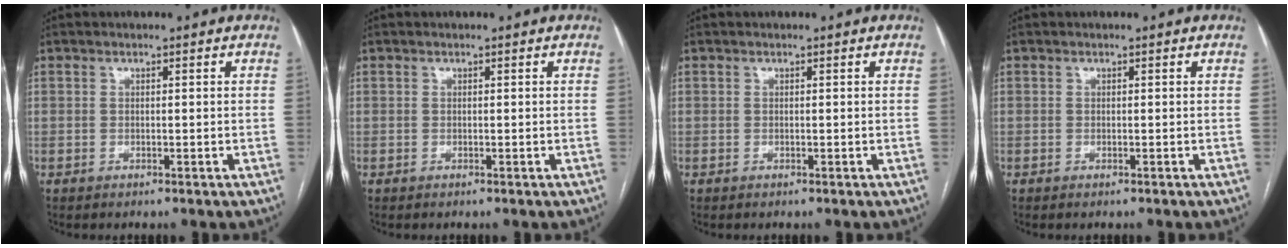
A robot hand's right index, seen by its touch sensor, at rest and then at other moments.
{"total": 0.0}
{"total": 0.0}
{"total": 0.0}